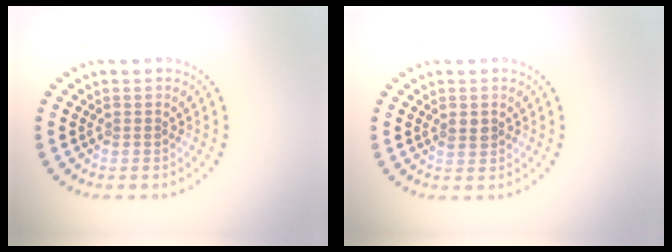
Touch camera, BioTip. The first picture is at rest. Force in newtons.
{"total": 1.2, "press": 1.1, "slide": 0.2}